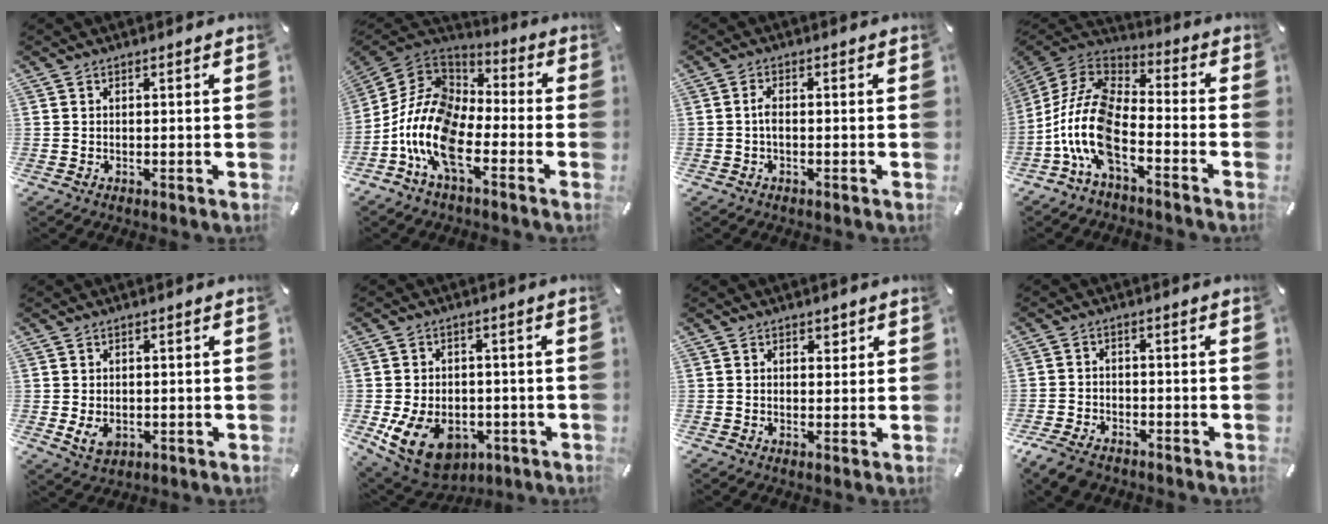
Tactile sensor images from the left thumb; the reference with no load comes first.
{"total": 14.7, "force": [-7.6, 7.5, 10.1], "torque": [-0.233, 0.012, -0.147]}
{"total": 2.2, "force": [-0.4, 0.9, 2.0], "torque": [-0.046, 0.000, -0.011]}
{"total": 15.3, "force": [-6.8, 7.2, 11.7], "torque": [-0.269, -0.002, -0.130]}
{"total": 3.9, "force": [-0.5, 3.0, 2.4], "torque": [-0.039, -0.006, -0.013]}
{"total": 12.7, "force": [-4.2, 9.3, 7.5], "torque": [-0.152, 0.020, -0.069]}
{"total": 1.9, "force": [0.9, 1.5, 0.6], "torque": [0.010, -0.005, 0.009]}
{"total": 5.0, "force": [-3.7, 3.0, 1.7], "torque": [-0.043, 0.017, -0.073]}